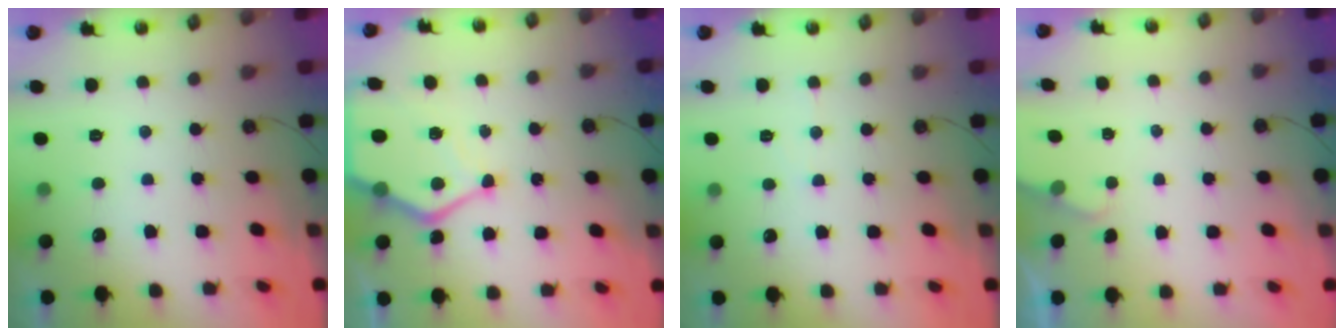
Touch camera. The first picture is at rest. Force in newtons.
{"total": 11.4, "press": 11.3, "slide": 1.3}
{"total": 3.9, "press": 3.9, "slide": 0.6}
{"total": 1.5, "press": 1.5, "slide": 0.3}